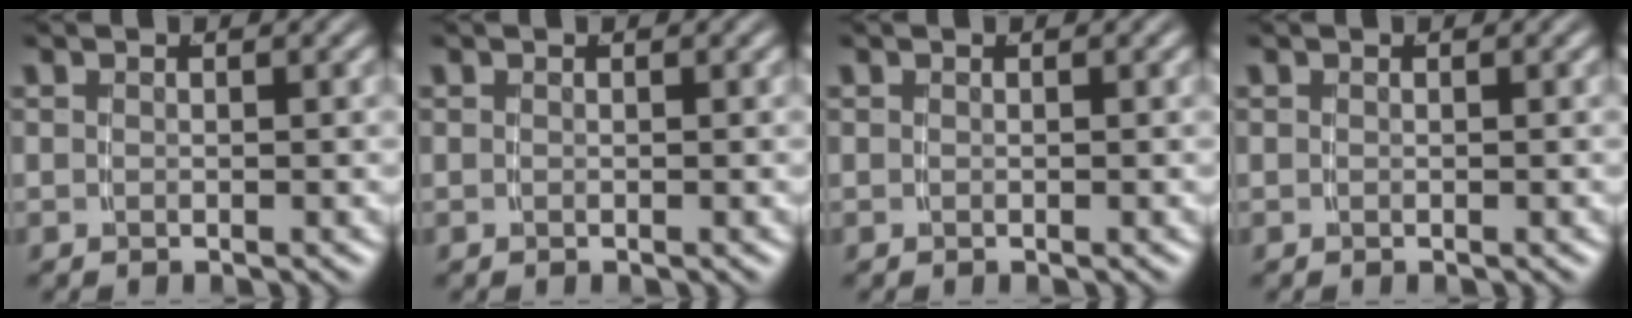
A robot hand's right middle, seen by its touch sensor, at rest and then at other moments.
{"total": 0.0}
{"total": 0.0}
{"total": 0.0}